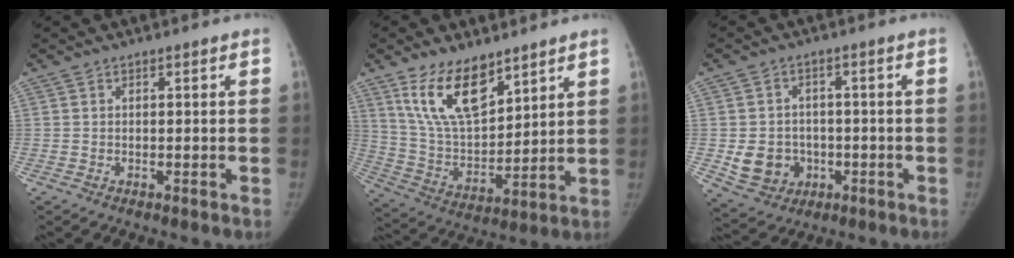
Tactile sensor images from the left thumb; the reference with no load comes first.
{"total": 14.8, "force": [9.5, 6.9, 9.0], "torque": [-0.131, -0.056, 0.192]}
{"total": 8.7, "force": [-1.8, 7.8, 3.6], "torque": [-0.032, 0.009, -0.015]}